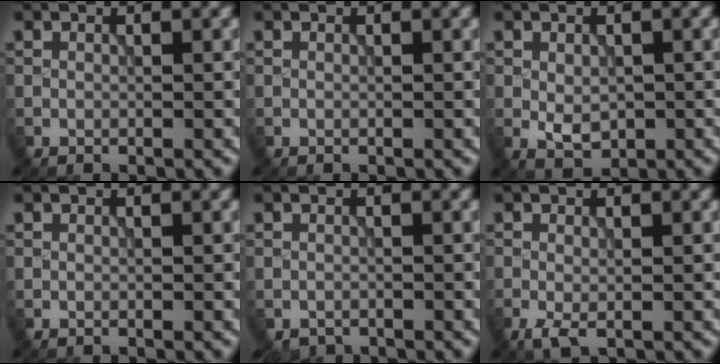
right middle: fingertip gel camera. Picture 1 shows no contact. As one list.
[{"total": 0.0}, {"total": 2.6, "force": [-0.4, 1.7, 1.9], "torque": [-0.033, -0.005, -0.004]}, {"total": 0.0}, {"total": 0.9, "force": [-0.8, 0.4, -0.1], "torque": [0.003, -0.005, -0.015]}, {"total": 1.6, "force": [-0.7, 0.6, 1.3], "torque": [-0.031, -0.007, -0.015]}]